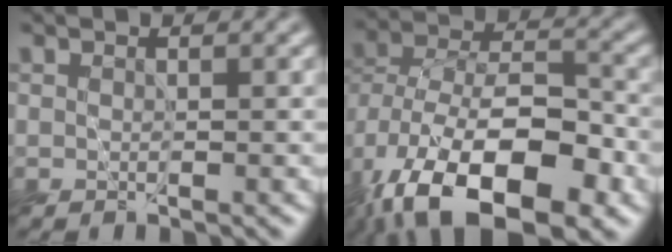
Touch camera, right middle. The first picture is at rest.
{"total": 15.4, "force": [-8.3, 7.9, 10.3], "torque": [-0.189, -0.018, -0.136]}